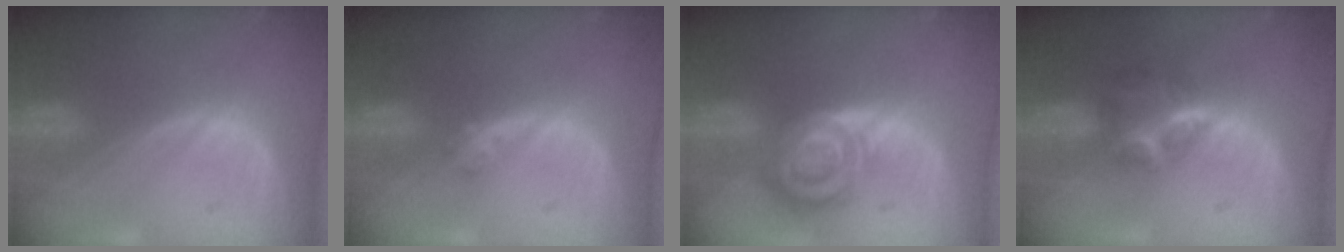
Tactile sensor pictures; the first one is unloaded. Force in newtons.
{"total": 1.6, "press": 1.4, "slide": 0.8}
{"total": 8.5, "press": 7.3, "slide": 4.4}
{"total": 6.1, "press": 5.5, "slide": 2.6}